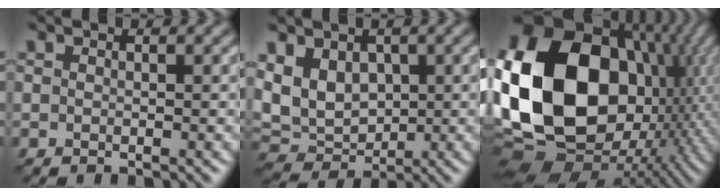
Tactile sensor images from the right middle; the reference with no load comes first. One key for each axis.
{"total": 5.7, "fx": 1.3, "fy": 4.3, "fz": 3.5, "tx": -0.077, "ty": -0.005, "tz": 0.023}
{"total": 22.4, "fx": 1.5, "fy": 16.7, "fz": 14.8, "tx": -0.356, "ty": 0.000, "tz": 0.053}